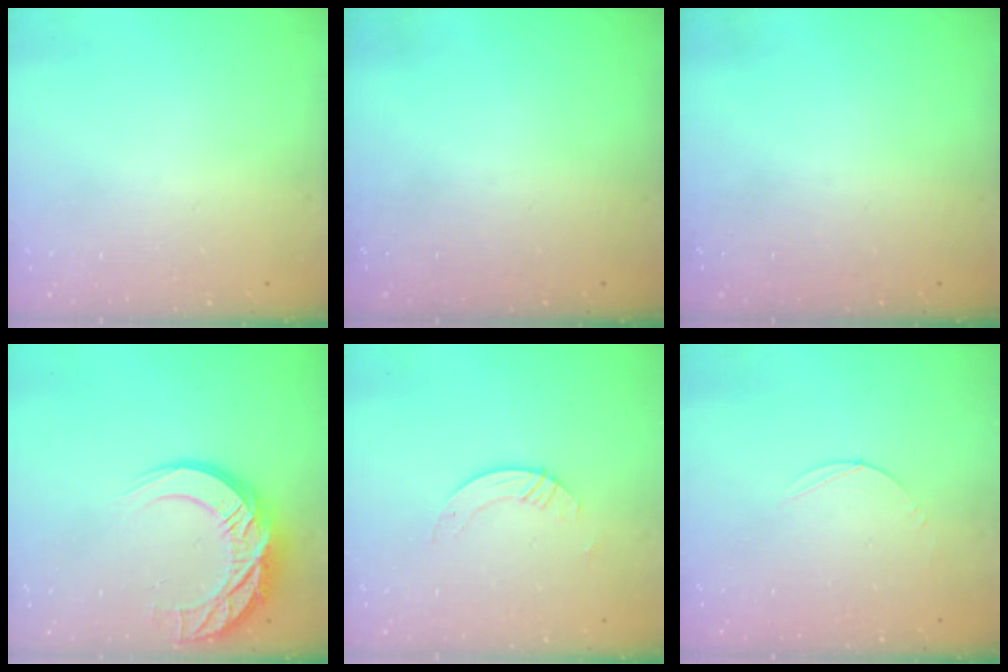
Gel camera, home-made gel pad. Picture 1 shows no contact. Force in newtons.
{"total": 0.0}
{"total": 0.0}
{"total": 14.6, "press": 14.6, "slide": 1.0}
{"total": 2.8, "press": 2.8, "slide": 0.2}
{"total": 3.0, "press": 3.0, "slide": 0.3}